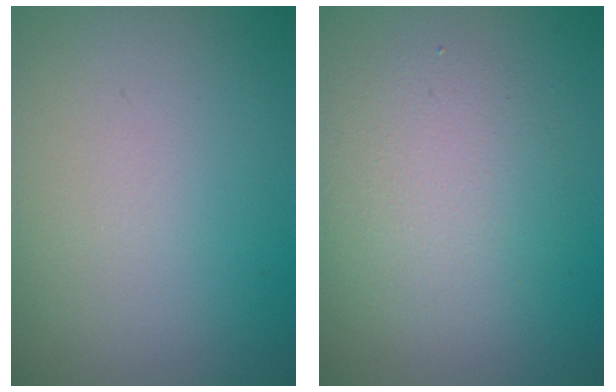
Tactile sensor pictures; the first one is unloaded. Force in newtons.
{"total": 3.8, "press": 3.8, "slide": 0.4}